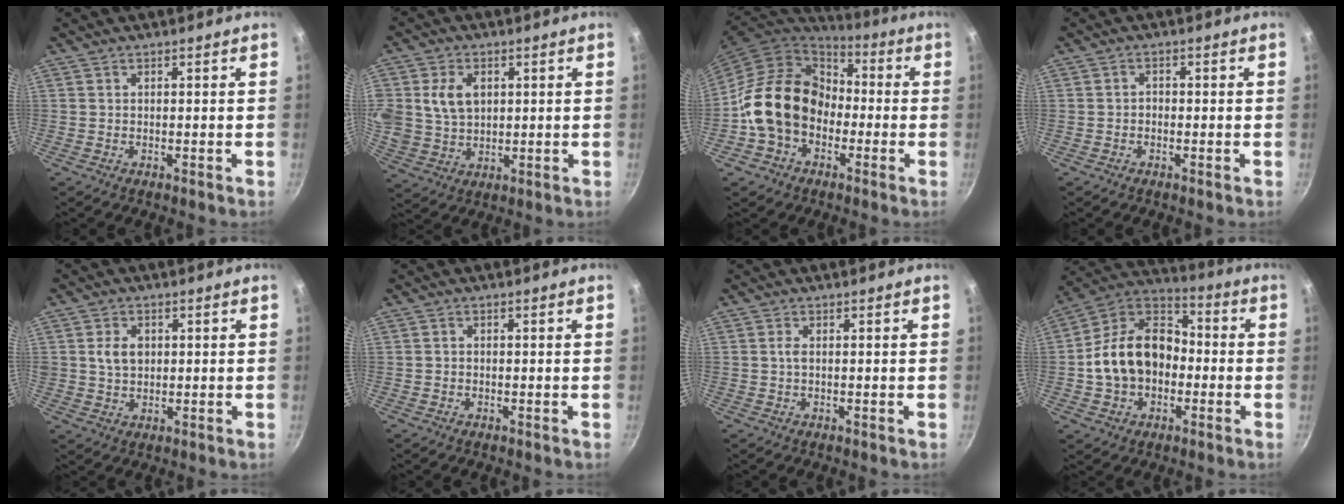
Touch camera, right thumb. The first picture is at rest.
{"total": 9.9, "force": [2.3, 7.6, 6.0], "torque": [-0.101, -0.004, 0.047]}
{"total": 17.0, "force": [-2.7, 13.5, 10.0], "torque": [-0.140, 0.050, -0.055]}
{"total": 1.3, "force": [-0.6, 1.0, 0.7], "torque": [-0.008, 0.008, -0.012]}
{"total": 4.7, "force": [0.8, 3.6, 2.9], "torque": [-0.038, 0.003, 0.016]}
{"total": 0.6, "force": [-0.3, 0.5, 0.3], "torque": [-0.007, 0.003, -0.005]}
{"total": 1.1, "force": [0.0, 0.4, 1.0], "torque": [-0.021, 0.002, -0.001]}
{"total": 17.4, "force": [-2.1, 12.9, 11.5], "torque": [-0.173, 0.051, -0.051]}